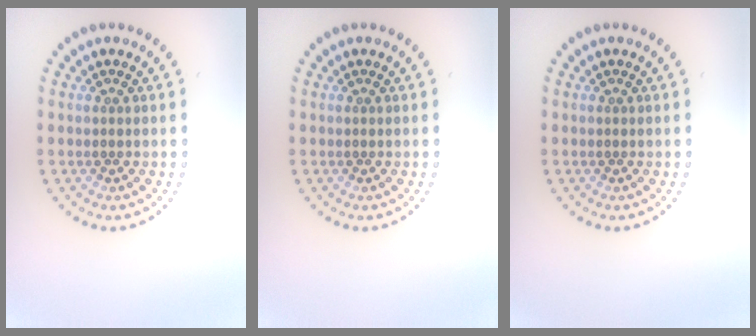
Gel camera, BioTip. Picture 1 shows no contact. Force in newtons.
{"total": 0.0}
{"total": 0.0}